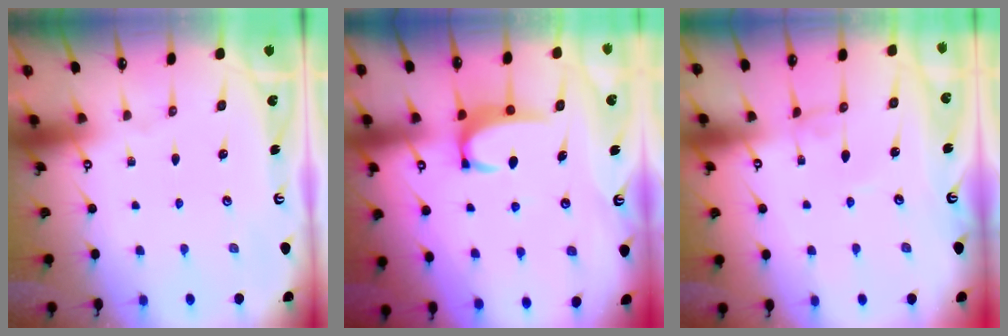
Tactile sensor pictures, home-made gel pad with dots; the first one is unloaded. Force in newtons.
{"total": 3.5, "press": 3.4, "slide": 0.6}
{"total": 1.4, "press": 1.4, "slide": 0.1}